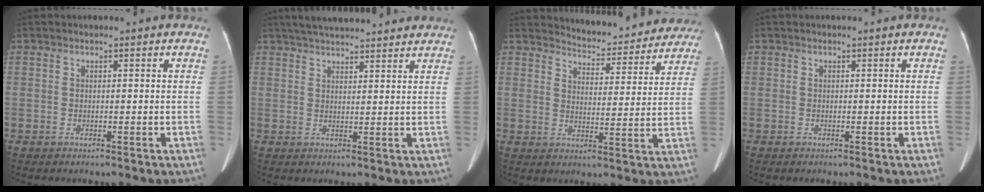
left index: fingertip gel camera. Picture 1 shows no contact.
{"total": 13.1, "force": [11.7, 1.8, 5.5], "torque": [-0.082, 0.040, 0.163]}
{"total": 13.8, "force": [13.3, 3.0, 2.1], "torque": [-0.007, -0.016, 0.154]}
{"total": 0.0}